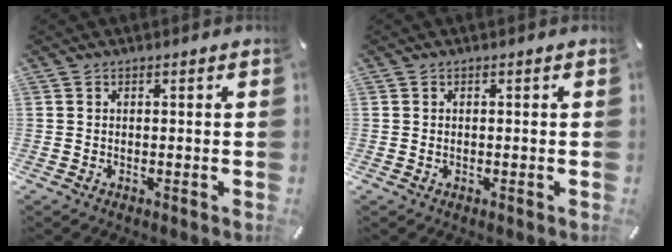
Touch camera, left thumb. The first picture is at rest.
{"total": 0.6, "force": [0.0, 0.4, 0.5], "torque": [-0.010, 0.000, -0.001]}